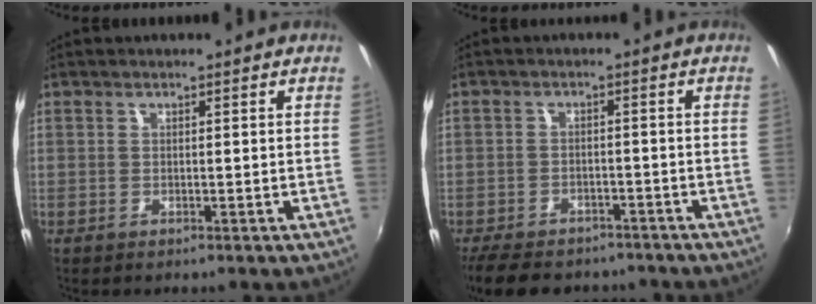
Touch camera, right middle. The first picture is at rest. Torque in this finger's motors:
{"motor_torque": [0.47, -1.01, -0.34, -0.09]}